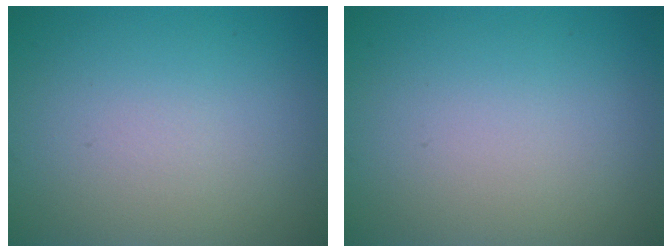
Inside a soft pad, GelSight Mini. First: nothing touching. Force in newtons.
{"total": 0.0}